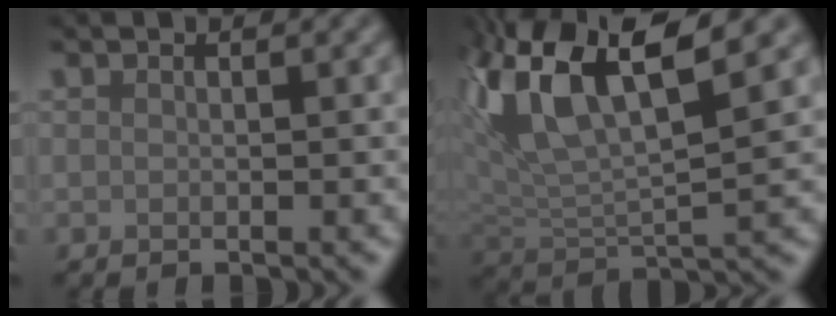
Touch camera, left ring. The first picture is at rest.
{"total": 11.6, "force": [5.8, 3.8, 9.3], "torque": [-0.188, 0.019, 0.105]}